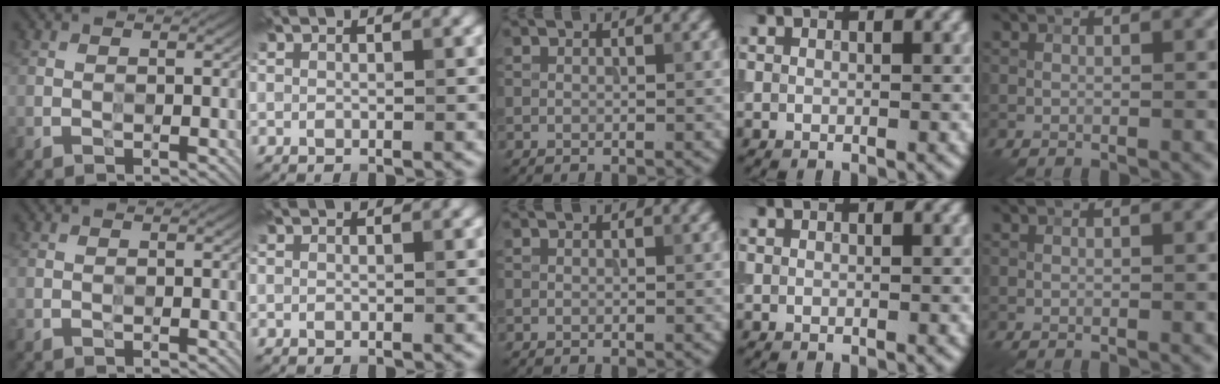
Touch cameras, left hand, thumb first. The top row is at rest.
{}